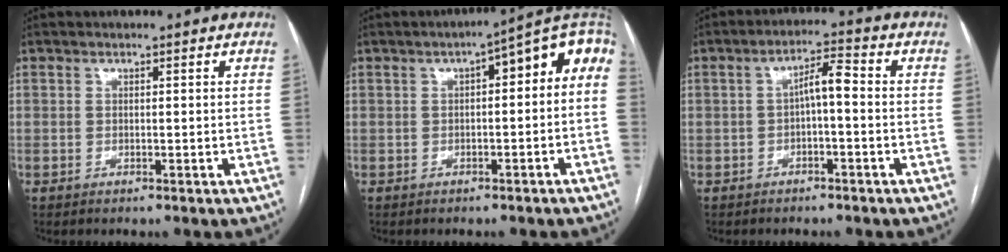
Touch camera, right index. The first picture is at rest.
{"total": 10.0, "force": [1.6, 3.0, 9.4], "torque": [-0.126, 0.045, 0.014]}
{"total": 4.3, "force": [-0.4, 1.0, 4.2], "torque": [-0.070, 0.020, -0.005]}